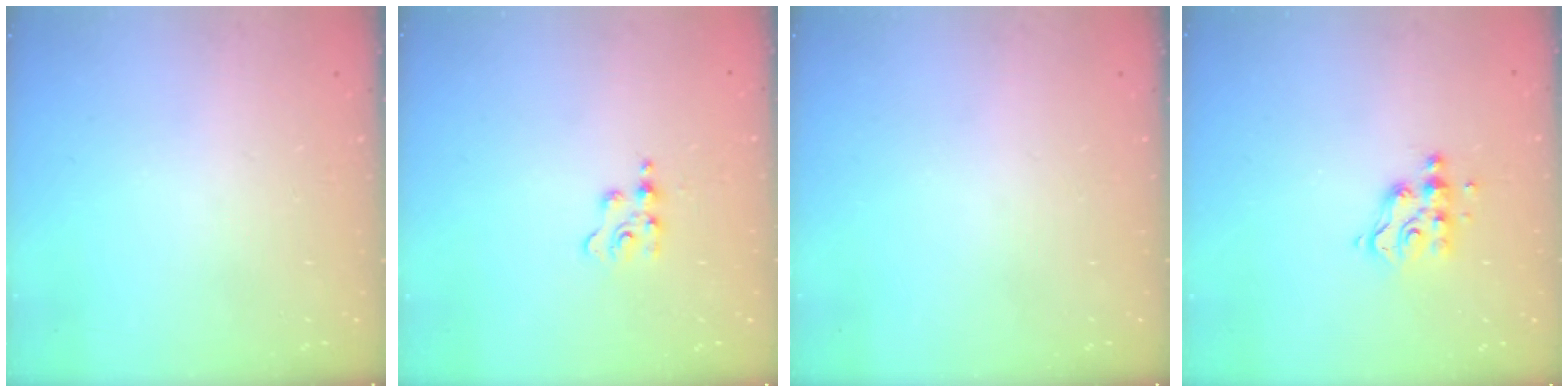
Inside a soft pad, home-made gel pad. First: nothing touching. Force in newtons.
{"total": 3.9, "press": 3.9, "slide": 0.4}
{"total": 0.0}
{"total": 7.2, "press": 7.2, "slide": 0.2}